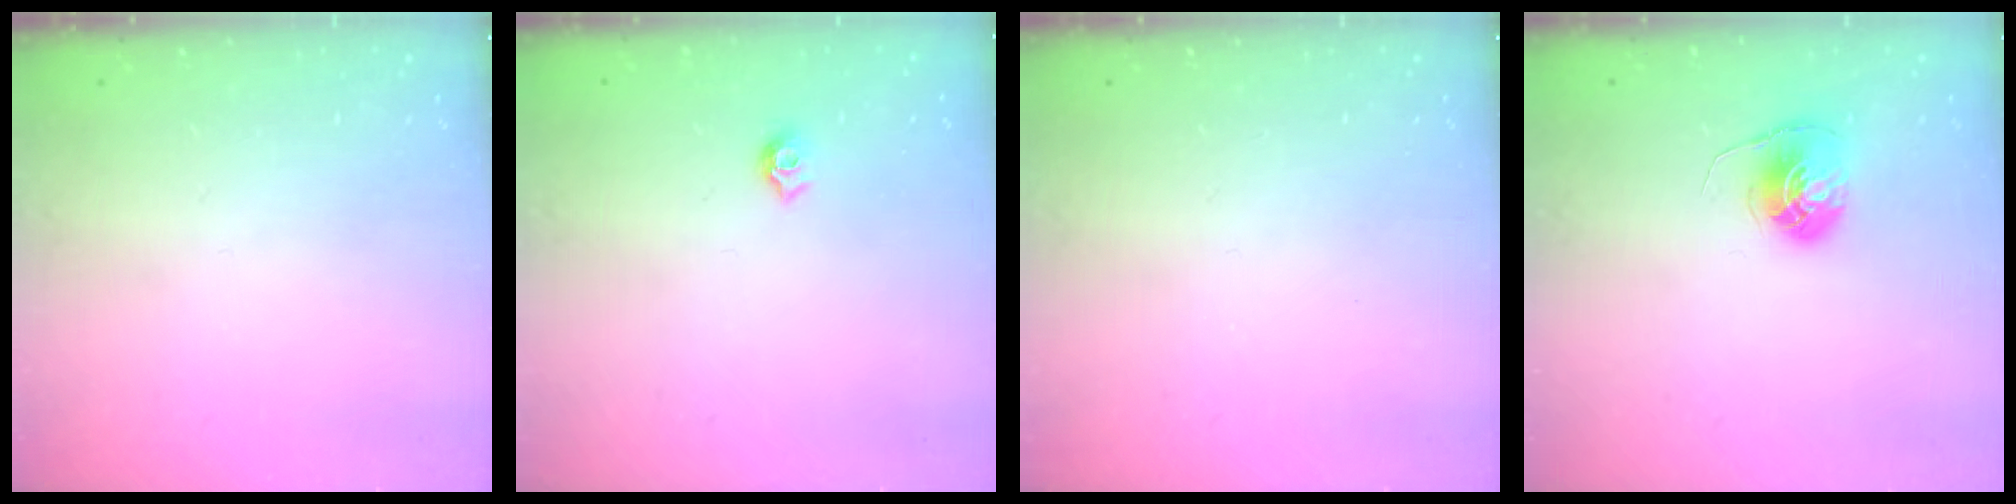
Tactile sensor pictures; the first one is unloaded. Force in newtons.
{"total": 5.8, "press": 5.7, "slide": 0.8}
{"total": 0.0}
{"total": 6.1, "press": 6.1, "slide": 0.4}